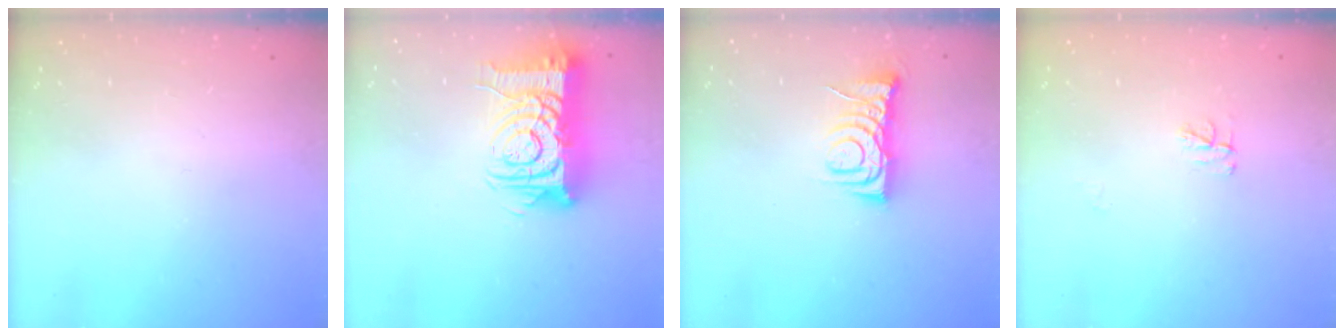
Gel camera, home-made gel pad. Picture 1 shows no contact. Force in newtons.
{"total": 14.6, "press": 14.5, "slide": 1.7}
{"total": 6.8, "press": 6.8, "slide": 0.6}
{"total": 3.9, "press": 3.9, "slide": 0.2}